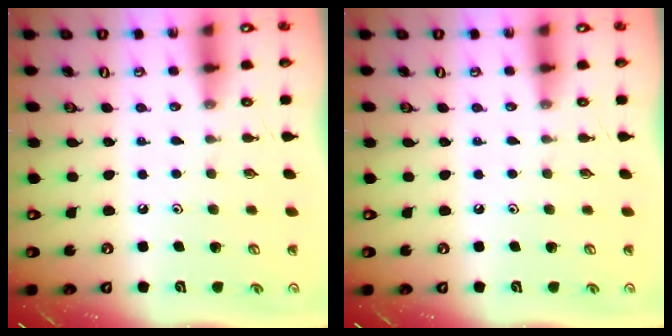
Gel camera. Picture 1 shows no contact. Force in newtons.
{"total": 0.0}